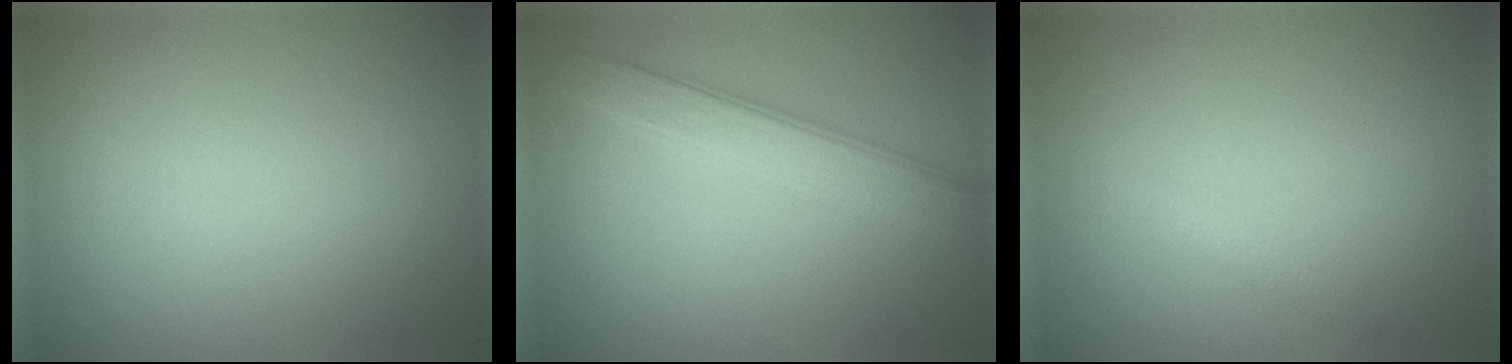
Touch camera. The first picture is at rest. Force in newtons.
{"total": 4.1, "press": 4.1, "slide": 0.2}
{"total": 0.9, "press": 0.9, "slide": 0.1}